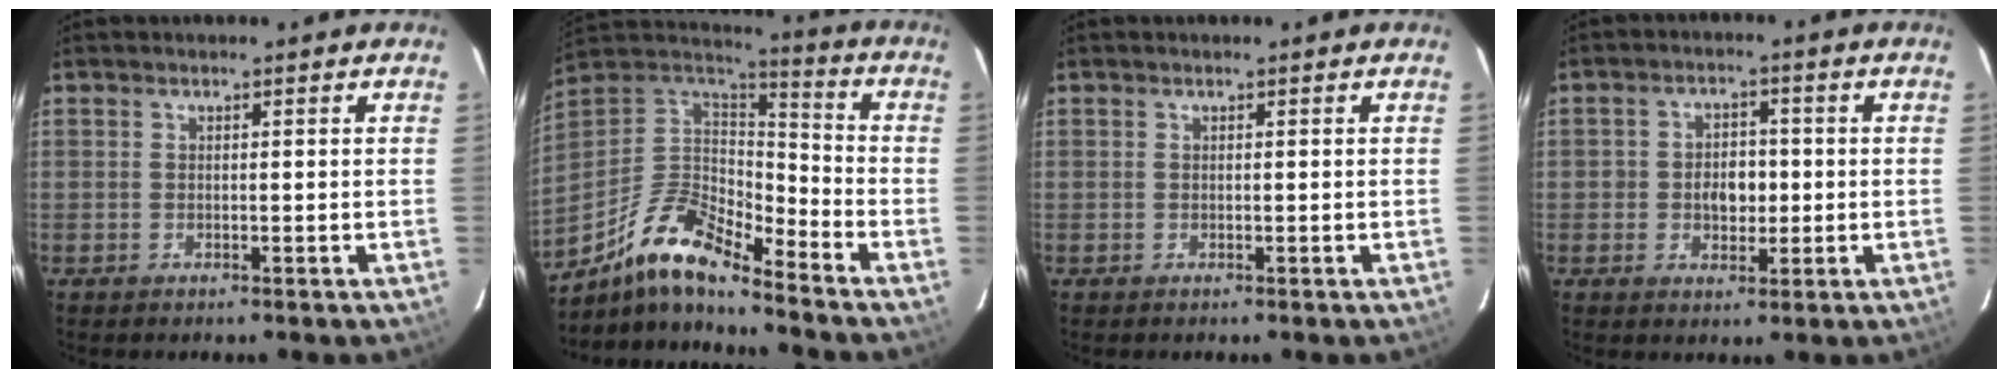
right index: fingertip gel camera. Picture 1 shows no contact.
{"total": 15.9, "force": [-11.7, 4.1, 9.9], "torque": [-0.201, -0.002, -0.235]}
{"total": 0.0}
{"total": 5.0, "force": [-0.6, 3.8, 3.2], "torque": [-0.057, 0.009, -0.006]}